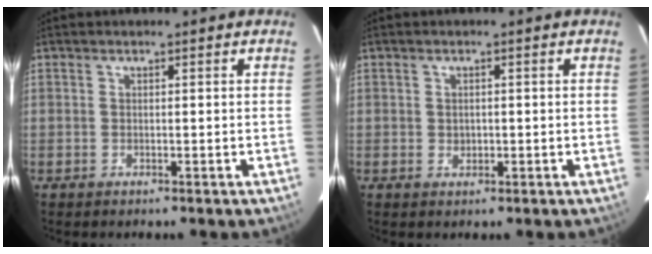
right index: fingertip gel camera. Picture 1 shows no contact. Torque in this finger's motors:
{"motor_torque": [-0.16, 0.09, -0.01, -0.01]}